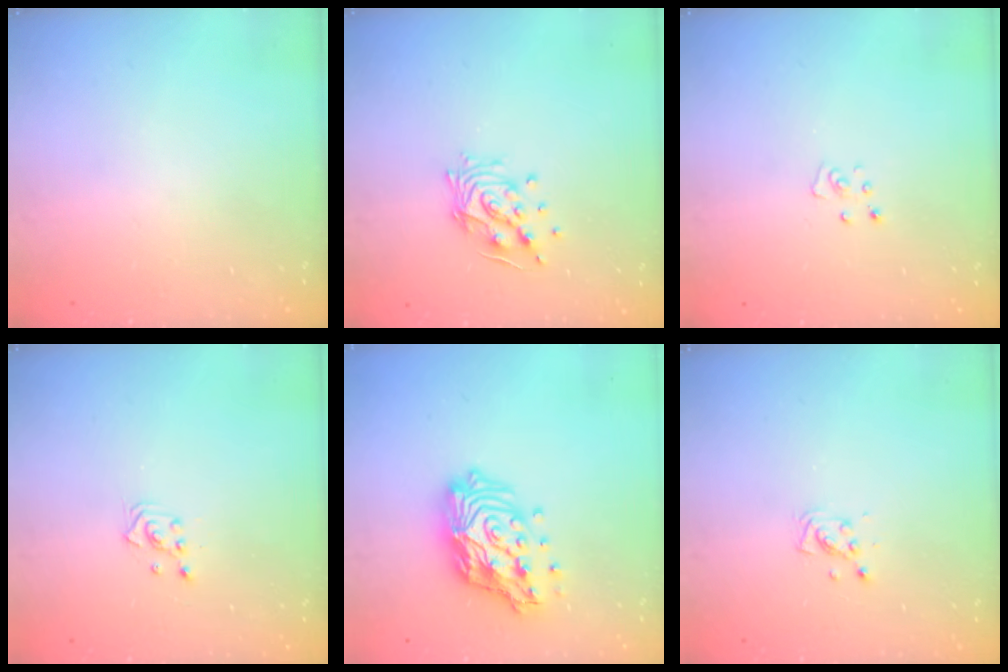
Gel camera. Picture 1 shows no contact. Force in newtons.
{"total": 12.0, "press": 11.9, "slide": 1.2}
{"total": 2.8, "press": 2.8, "slide": 0.2}
{"total": 2.5, "press": 2.5, "slide": 0.3}
{"total": 17.2, "press": 17.1, "slide": 1.6}
{"total": 5.0, "press": 4.7, "slide": 1.7}